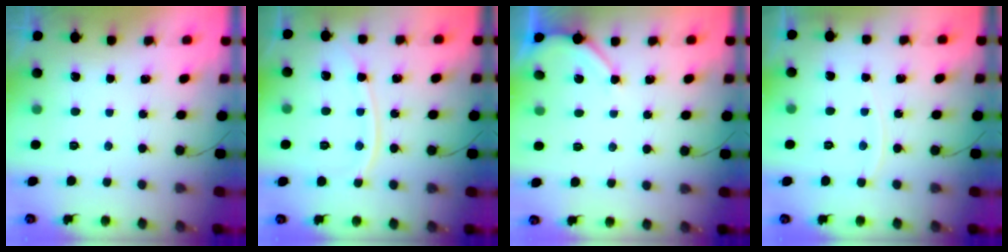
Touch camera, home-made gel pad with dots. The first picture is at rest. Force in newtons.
{"total": 9.9, "press": 9.8, "slide": 1.3}
{"total": 5.6, "press": 5.6, "slide": 0.9}
{"total": 3.5, "press": 3.5, "slide": 0.1}